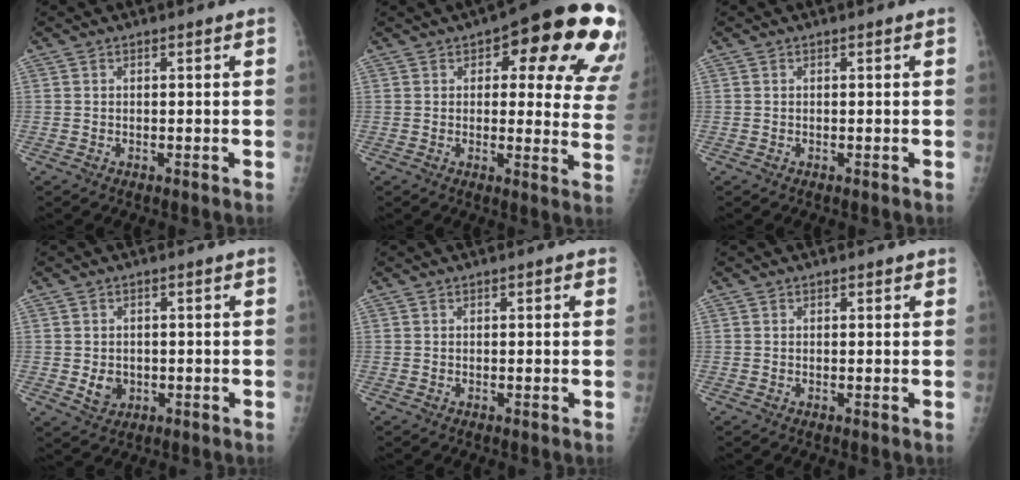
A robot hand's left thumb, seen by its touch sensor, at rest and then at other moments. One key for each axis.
{"total": 21.3, "fx": 9.8, "fy": 8.3, "fz": 16.9, "tx": -0.161, "ty": -0.020, "tz": 0.110}
{"total": 0.0}
{"total": 3.4, "fx": -0.3, "fy": 2.9, "fz": 1.8, "tx": -0.016, "ty": -0.001, "tz": 0.004}
{"total": 1.4, "fx": 0.7, "fy": 0.6, "fz": 1.1, "tx": -0.011, "ty": 0.001, "tz": 0.006}
{"total": 1.0, "fx": 0.7, "fy": 0.5, "fz": 0.5, "tx": 0.001, "ty": -0.003, "tz": 0.005}